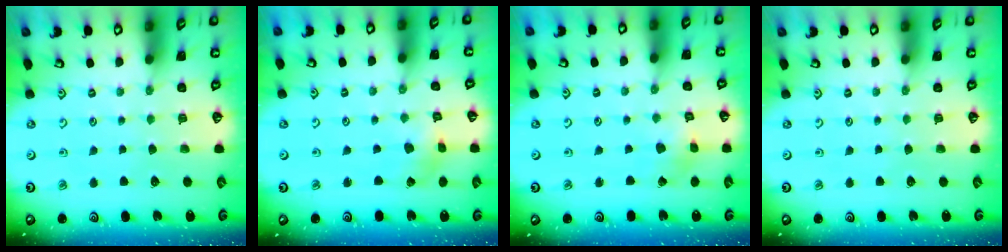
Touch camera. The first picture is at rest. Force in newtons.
{"total": 1.8, "press": 1.8, "slide": 0.2}
{"total": 2.9, "press": 2.9, "slide": 0.2}
{"total": 0.0}